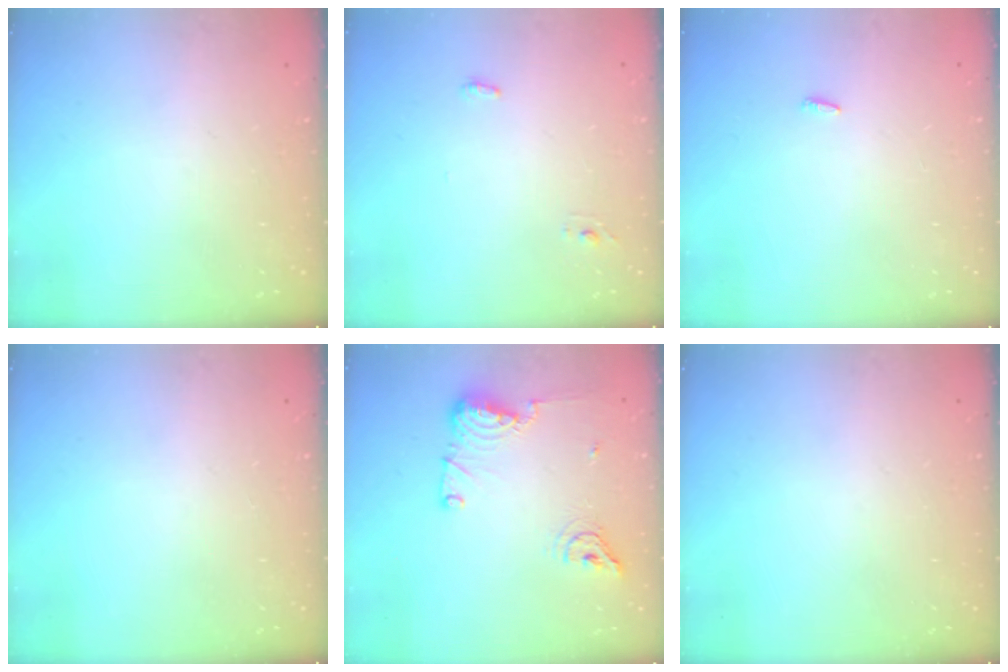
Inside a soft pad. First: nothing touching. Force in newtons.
{"total": 7.6, "press": 3.8, "slide": 6.6}
{"total": 2.1, "press": 1.9, "slide": 0.7}
{"total": 0.0}
{"total": 11.6, "press": 11.5, "slide": 1.6}
{"total": 0.0}